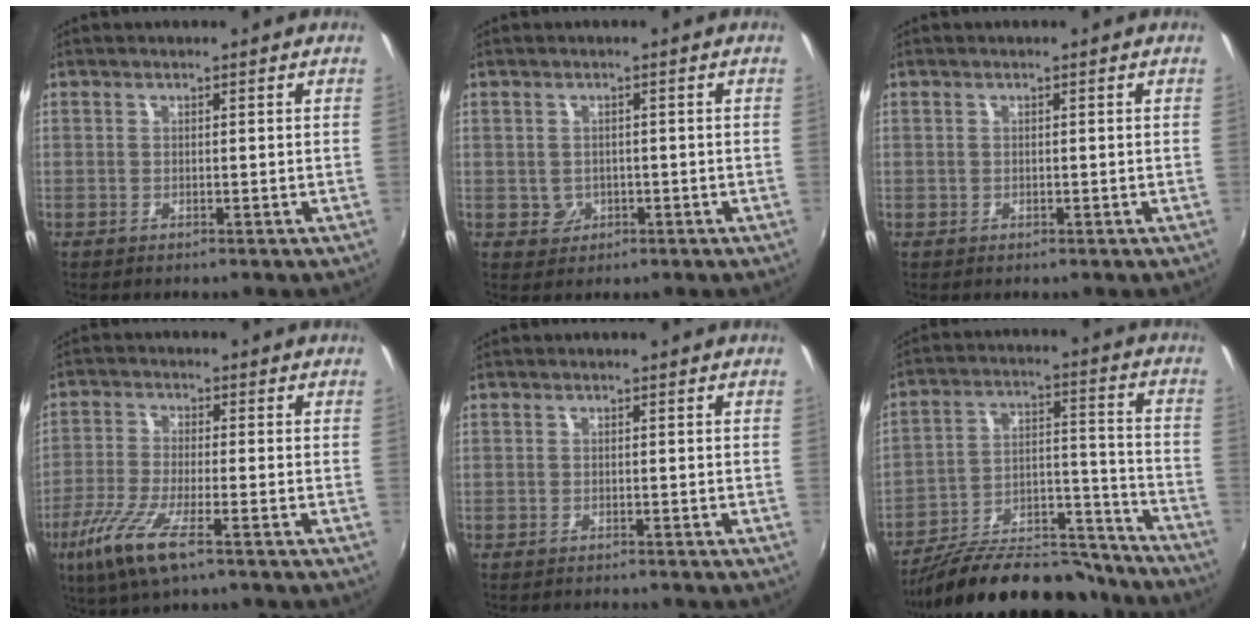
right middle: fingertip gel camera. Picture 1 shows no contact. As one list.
[{"total": 2.5, "force": [-0.4, 2.5, 0.5], "torque": [-0.011, 0.002, -0.003]}, {"total": 0.6, "force": [-0.2, 0.5, 0.0], "torque": [0.001, -0.004, -0.004]}, {"total": 9.6, "force": [-5.7, 1.6, 7.6], "torque": [-0.174, -0.025, -0.111]}, {"total": 2.3, "force": [-2.2, 0.3, 0.6], "torque": [-0.020, -0.013, -0.038]}, {"total": 22.0, "force": [-18.7, 8.0, 8.4], "torque": [-0.147, 0.041, -0.265]}]